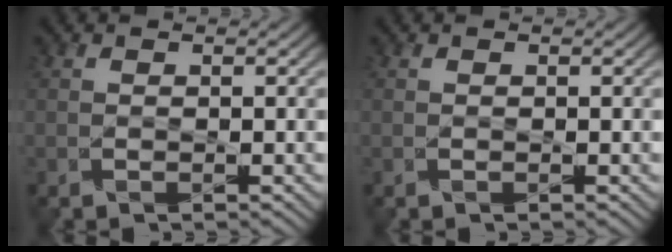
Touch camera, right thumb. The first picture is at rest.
{"total": 0.0}